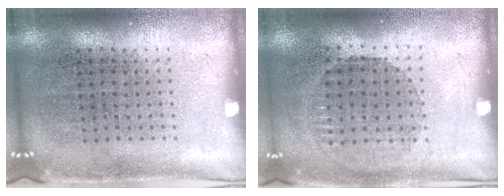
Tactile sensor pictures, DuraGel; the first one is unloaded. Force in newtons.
{"total": 0.9, "press": 0.9, "slide": 0.3}